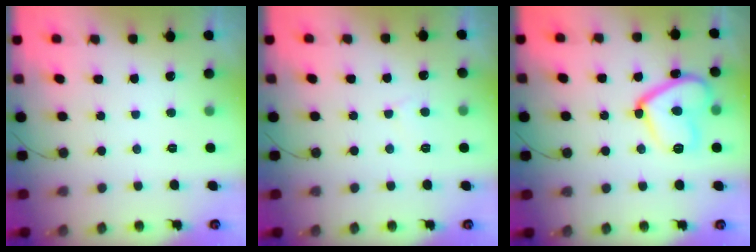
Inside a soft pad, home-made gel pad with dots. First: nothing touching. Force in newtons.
{"total": 2.8, "press": 2.8, "slide": 0.3}
{"total": 15.0, "press": 14.9, "slide": 1.5}